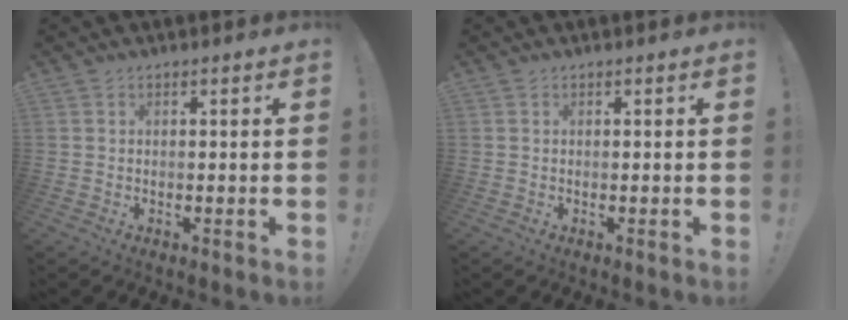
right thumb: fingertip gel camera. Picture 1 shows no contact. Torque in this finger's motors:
{"motor_torque": [-0.04, -0.04, 0.02, 0.02, 0.01]}